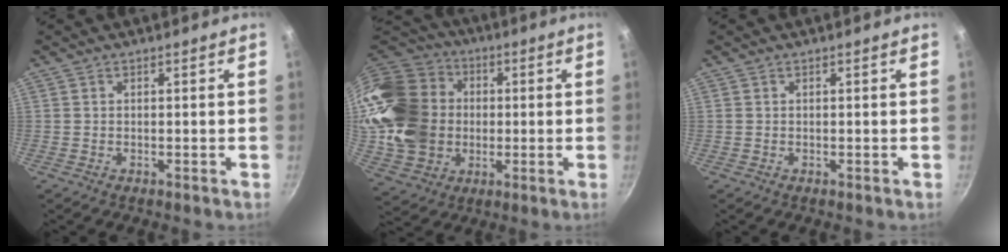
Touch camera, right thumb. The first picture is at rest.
{"total": 24.9, "force": [1.2, 20.6, 13.9], "torque": [-0.261, 0.035, 0.041]}
{"total": 0.0}